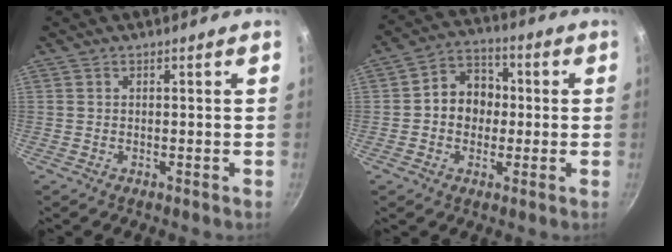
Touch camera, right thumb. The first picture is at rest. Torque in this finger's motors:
{"motor_torque": [-0.02, 0.18, 0.11, -0.06, 0.05]}